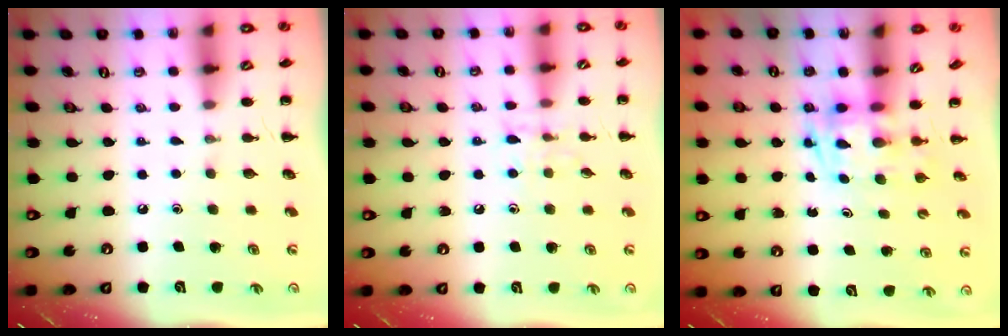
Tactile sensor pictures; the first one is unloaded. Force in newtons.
{"total": 6.4, "press": 6.2, "slide": 1.5}
{"total": 2.8, "press": 2.7, "slide": 0.7}